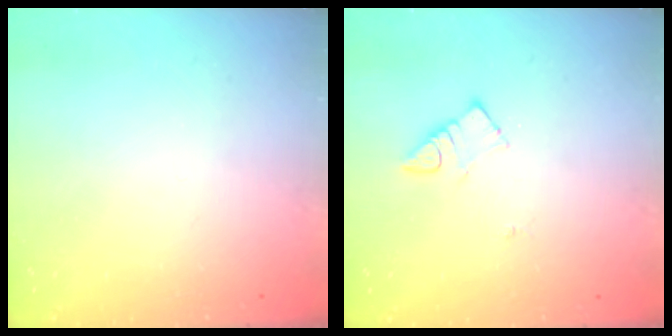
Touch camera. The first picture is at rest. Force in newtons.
{"total": 4.7, "press": 4.7, "slide": 0.2}